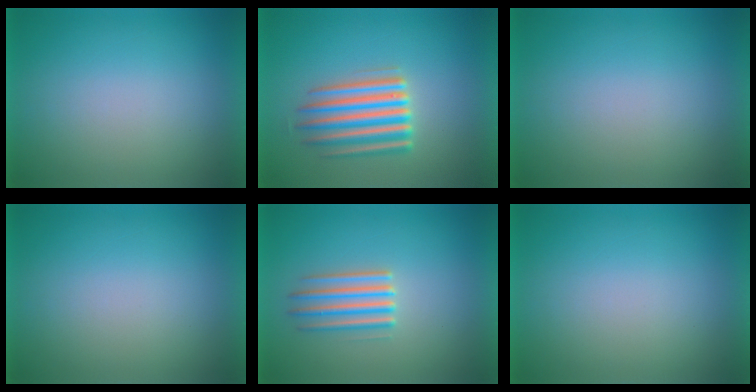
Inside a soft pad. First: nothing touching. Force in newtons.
{"total": 5.8}
{"total": 0.0}
{"total": 0.0}
{"total": 2.7}
{"total": 0.0}